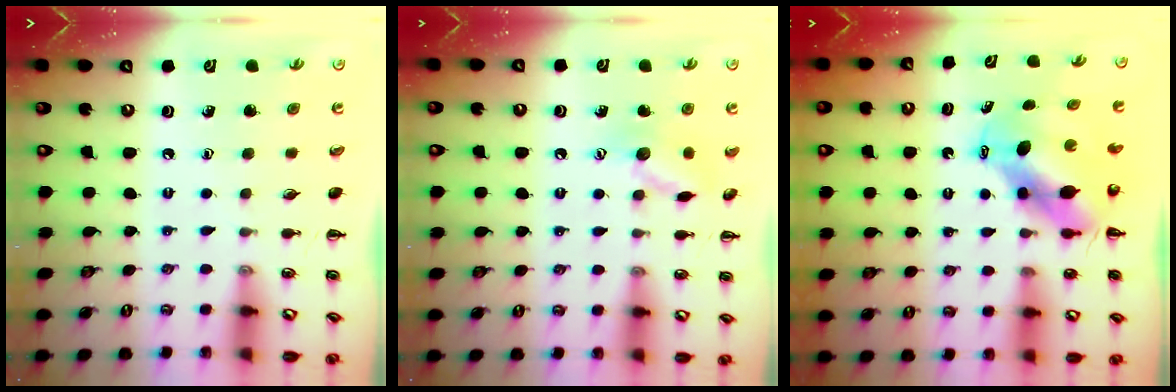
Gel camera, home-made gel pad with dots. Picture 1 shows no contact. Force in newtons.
{"total": 9.5, "press": 9.4, "slide": 0.7}
{"total": 7.6, "press": 7.4, "slide": 1.9}